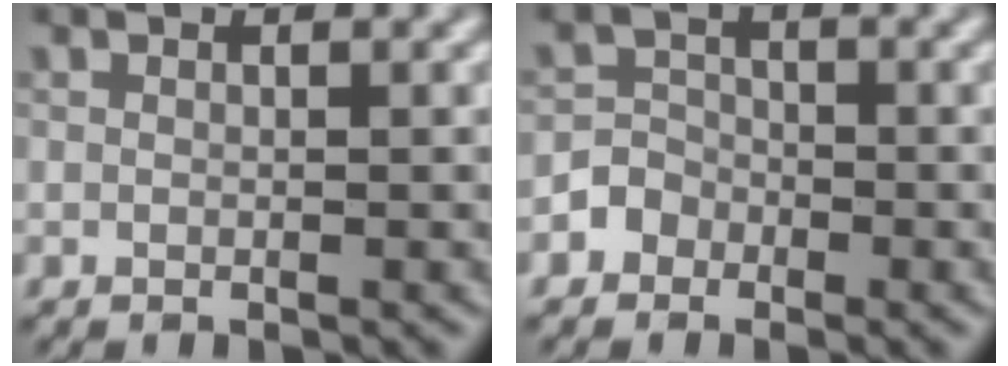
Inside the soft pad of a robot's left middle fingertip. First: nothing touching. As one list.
[{"total": 2.0, "force": [-1.2, 1.6, 0.1], "torque": [0.020, 0.009, -0.030]}]